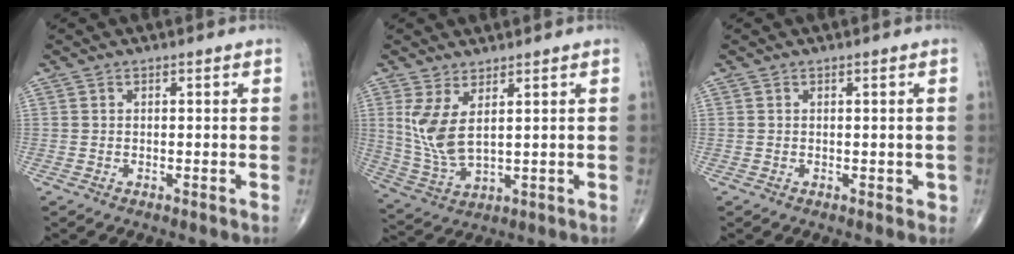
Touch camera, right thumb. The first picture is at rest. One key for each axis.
{"total": 8.4, "fx": 2.6, "fy": 3.4, "fz": 7.2, "tx": -0.161, "ty": -0.024, "tz": 0.067}
{"total": 1.3, "fx": -0.2, "fy": 0.9, "fz": 1.0, "tx": -0.001, "ty": 0.001, "tz": -0.001}